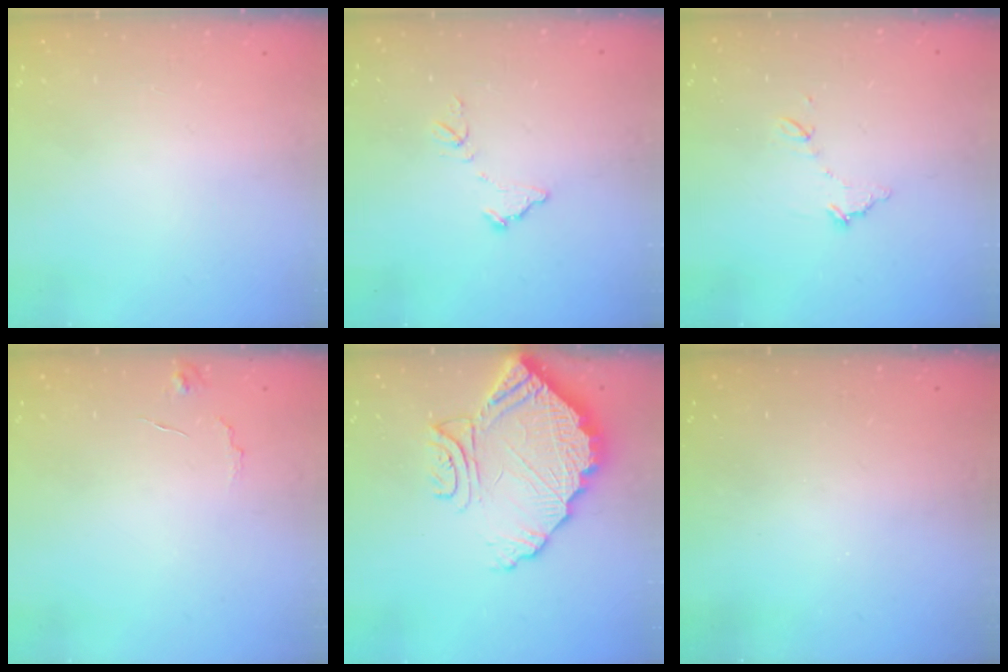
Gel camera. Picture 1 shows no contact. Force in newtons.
{"total": 9.2, "press": 9.2, "slide": 0.6}
{"total": 7.5, "press": 7.5, "slide": 0.5}
{"total": 4.9, "press": 4.9, "slide": 0.3}
{"total": 16.9, "press": 16.8, "slide": 1.4}
{"total": 3.3, "press": 3.3, "slide": 0.1}